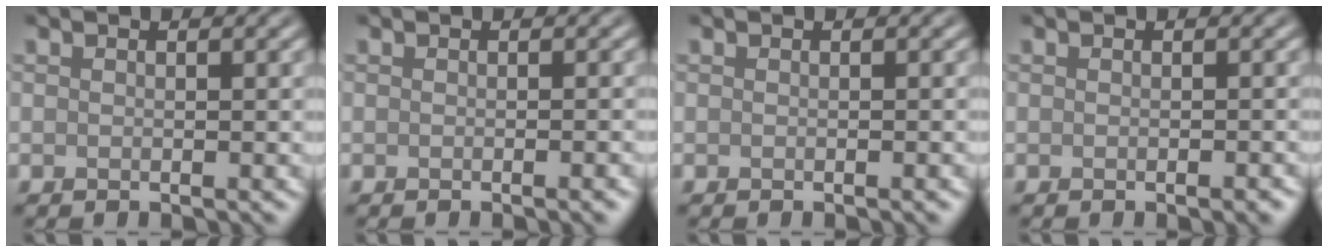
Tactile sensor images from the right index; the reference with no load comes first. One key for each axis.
{"total": 1.4, "fx": -0.5, "fy": 0.4, "fz": 1.2, "tx": -0.009, "ty": 0.001, "tz": -0.008}
{"total": 0.7, "fx": -0.2, "fy": 0.2, "fz": 0.6, "tx": -0.005, "ty": 0.002, "tz": -0.004}
{"total": 0.9, "fx": -0.4, "fy": 0.2, "fz": 0.7, "tx": -0.011, "ty": -0.001, "tz": -0.004}